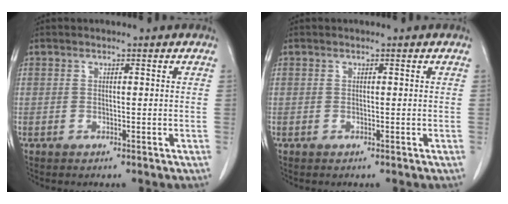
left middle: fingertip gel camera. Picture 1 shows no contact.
{"total": 0.0}